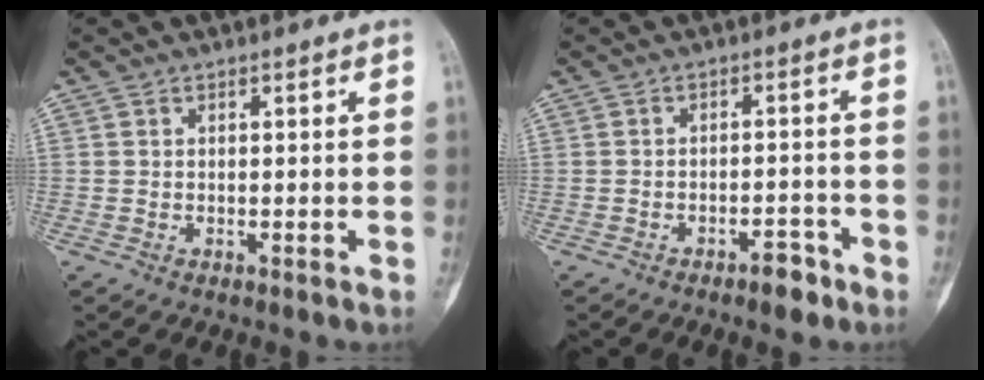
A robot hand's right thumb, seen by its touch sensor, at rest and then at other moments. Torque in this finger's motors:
{"motor_torque": [1.57, 1.37, 0.19, -0.40, 0.00]}